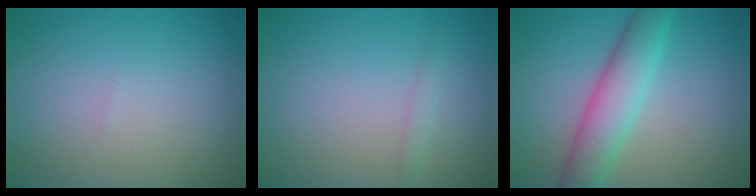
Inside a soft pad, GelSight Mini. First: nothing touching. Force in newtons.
{"total": 0.8, "press": 0.8, "slide": 0.0}
{"total": 5.3, "press": 5.3, "slide": 0.2}